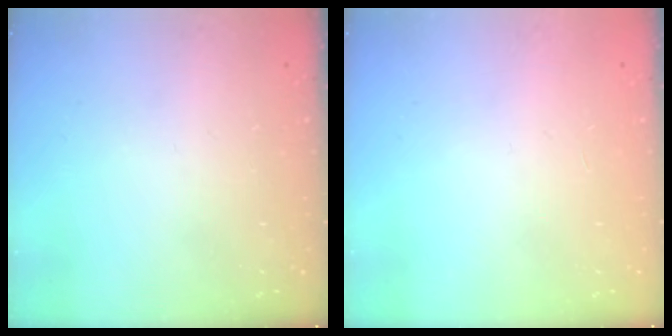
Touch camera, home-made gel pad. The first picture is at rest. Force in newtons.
{"total": 0.0}